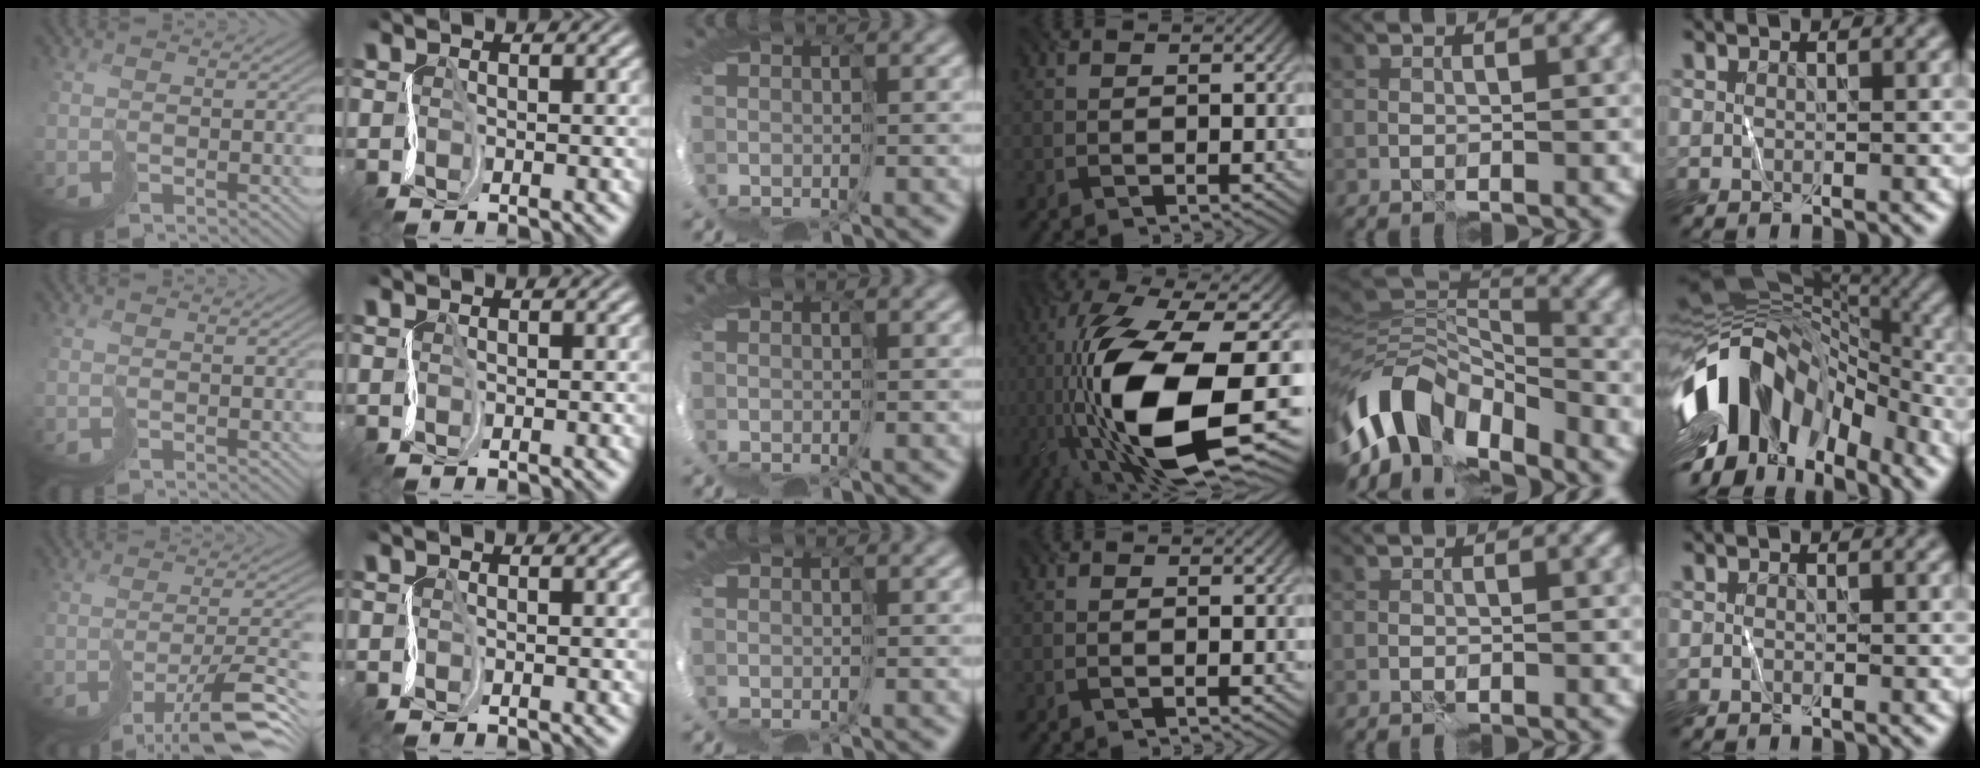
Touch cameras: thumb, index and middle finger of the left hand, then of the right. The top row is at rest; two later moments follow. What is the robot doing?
{"motion": "cut", "object": "tissue"}